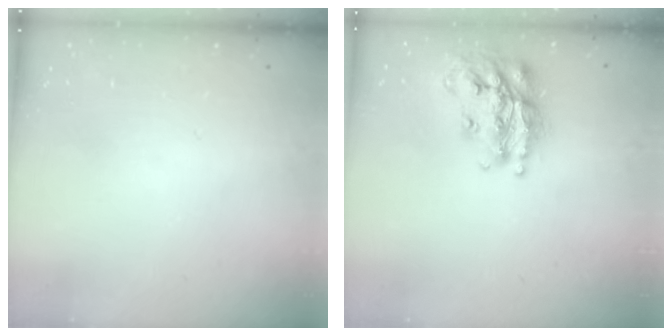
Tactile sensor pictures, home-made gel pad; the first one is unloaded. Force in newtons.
{"total": 18.0, "press": 17.9, "slide": 1.6}